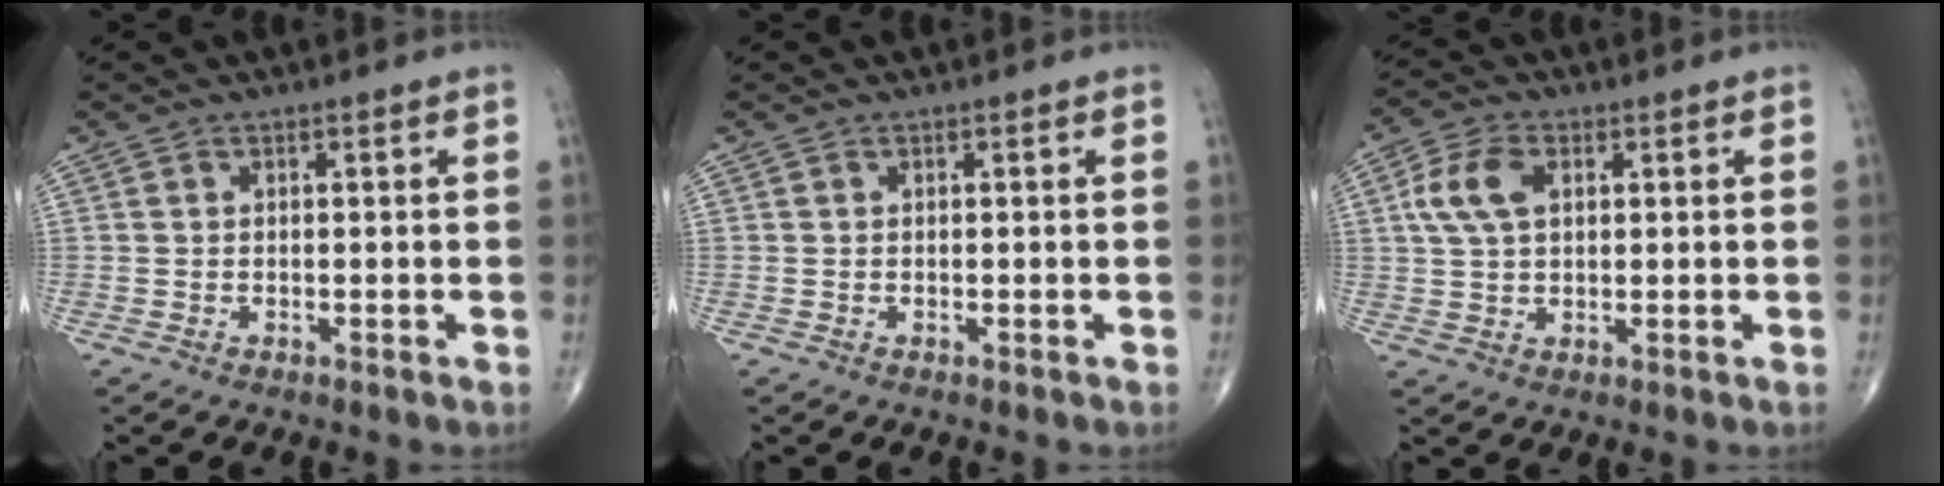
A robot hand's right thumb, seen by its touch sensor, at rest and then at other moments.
{"total": 0.0}
{"total": 7.5, "force": [2.0, 4.7, 5.6], "torque": [-0.112, 0.008, 0.037]}